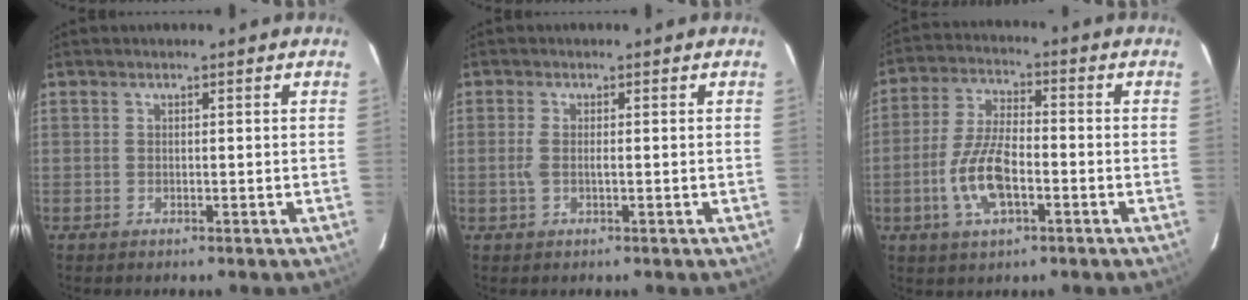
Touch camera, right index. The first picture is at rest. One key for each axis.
{"total": 2.2, "fx": -0.3, "fy": 0.5, "fz": 2.1, "tx": -0.046, "ty": -0.003, "tz": -0.005}
{"total": 10.5, "fx": -3.5, "fy": 4.2, "fz": 9.0, "tx": -0.189, "ty": 0.001, "tz": -0.066}